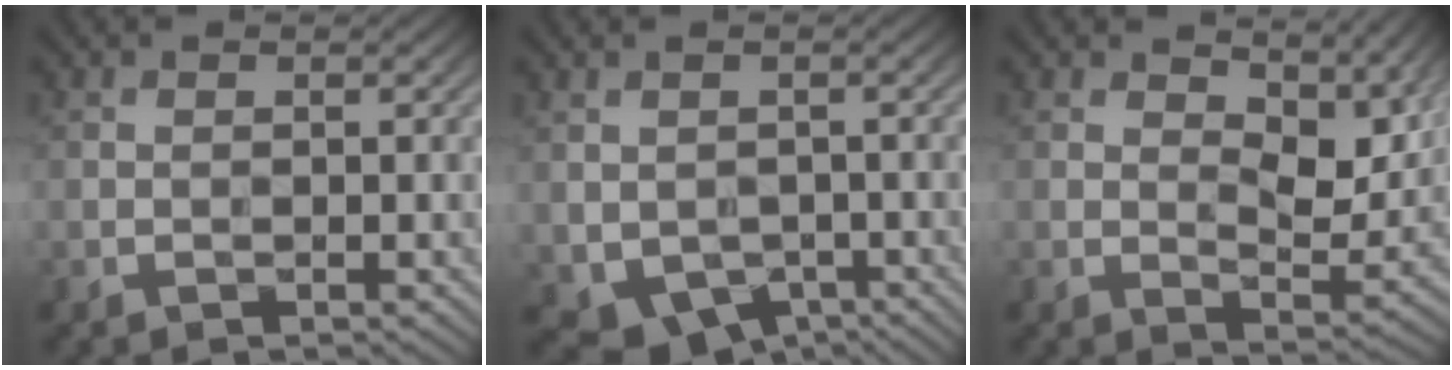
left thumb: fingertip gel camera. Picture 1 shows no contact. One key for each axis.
{"total": 5.5, "fx": -1.8, "fy": 4.0, "fz": 3.2, "tx": -0.070, "ty": -0.026, "tz": -0.014}
{"total": 10.1, "fx": 5.2, "fy": 4.5, "fz": 7.4, "tx": -0.125, "ty": -0.004, "tz": 0.081}